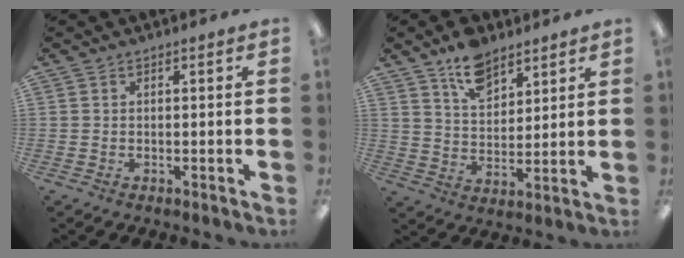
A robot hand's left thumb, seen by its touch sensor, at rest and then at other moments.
{"total": 10.0, "force": [7.2, 5.5, 4.2], "torque": [-0.066, -0.034, 0.130]}